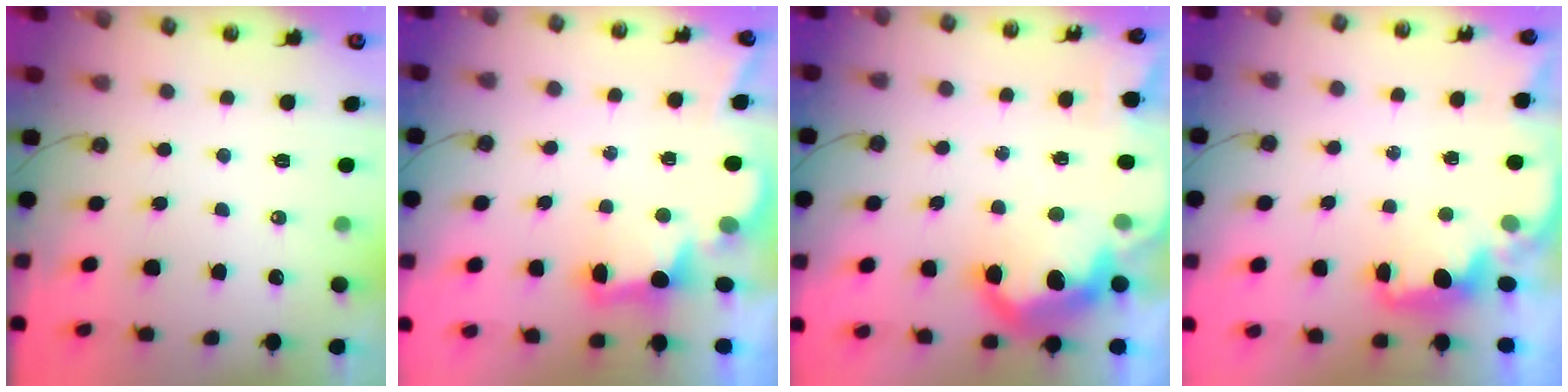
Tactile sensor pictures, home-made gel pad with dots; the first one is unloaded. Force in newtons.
{"total": 2.9, "press": 2.7, "slide": 0.9}
{"total": 14.8, "press": 14.8, "slide": 1.0}
{"total": 2.2, "press": 2.0, "slide": 0.8}